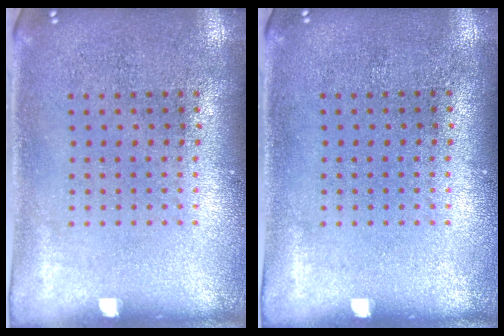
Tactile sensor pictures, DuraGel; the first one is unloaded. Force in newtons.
{"total": 0.0}